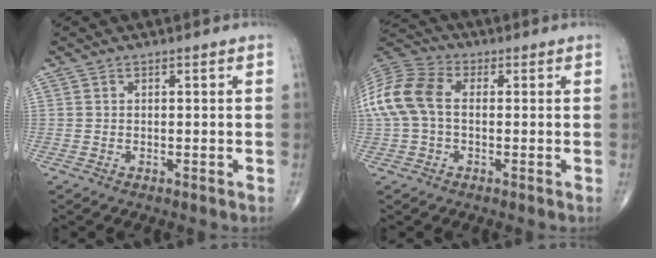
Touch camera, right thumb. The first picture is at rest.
{"total": 12.8, "force": [0.4, 8.3, 9.7], "torque": [-0.221, 0.030, 0.002]}